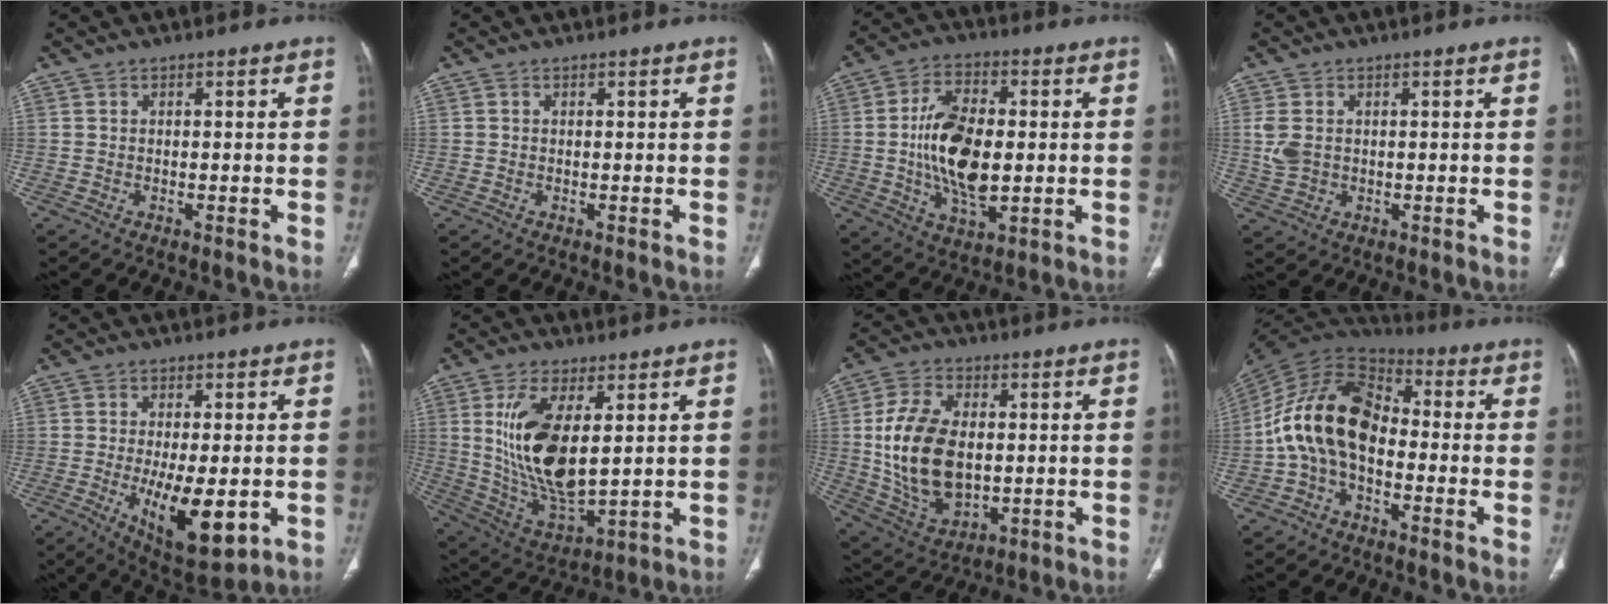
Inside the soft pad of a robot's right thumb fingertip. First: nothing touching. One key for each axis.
{"total": 0.0}
{"total": 15.0, "fx": -0.2, "fy": 7.9, "fz": 12.8, "tx": -0.229, "ty": -0.001, "tz": -0.002}
{"total": 4.4, "fx": 0.6, "fy": 3.3, "fz": 2.9, "tx": -0.066, "ty": -0.001, "tz": 0.018}
{"total": 13.3, "fx": -3.1, "fy": 5.3, "fz": 11.8, "tx": -0.180, "ty": -0.022, "tz": -0.033}
{"total": 16.9, "fx": 3.5, "fy": 7.6, "fz": 14.7, "tx": -0.283, "ty": -0.026, "tz": 0.084}
{"total": 17.4, "fx": 0.4, "fy": 10.9, "fz": 13.6, "tx": -0.251, "ty": -0.006, "tz": 0.023}
{"total": 16.0, "fx": -2.2, "fy": 10.1, "fz": 12.1, "tx": -0.218, "ty": 0.052, "tz": -0.052}